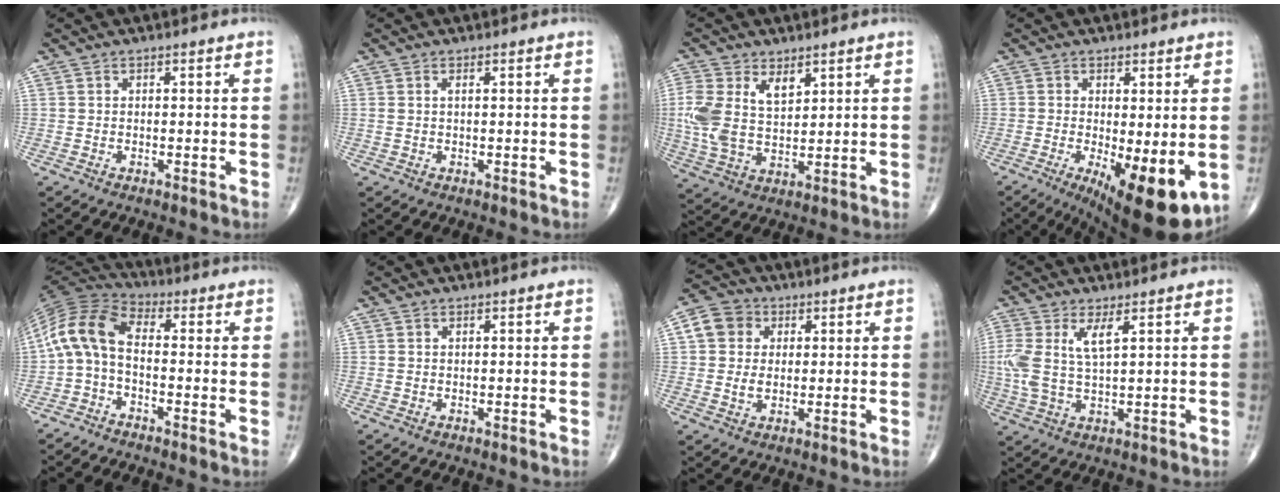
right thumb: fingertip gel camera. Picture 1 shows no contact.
{"total": 0.8, "force": [0.2, 0.1, 0.8], "torque": [-0.027, 0.007, 0.007]}
{"total": 10.5, "force": [3.5, 6.1, 7.8], "torque": [-0.162, -0.006, 0.076]}
{"total": 12.6, "force": [-3.1, 4.1, 11.5], "torque": [-0.164, -0.027, -0.033]}
{"total": 10.3, "force": [-1.3, 5.5, 8.6], "torque": [-0.171, 0.034, -0.041]}
{"total": 0.0}
{"total": 7.7, "force": [1.9, 6.4, 3.9], "torque": [-0.051, -0.001, 0.026]}
{"total": 7.3, "force": [2.3, 2.3, 6.6], "torque": [-0.162, -0.004, 0.052]}